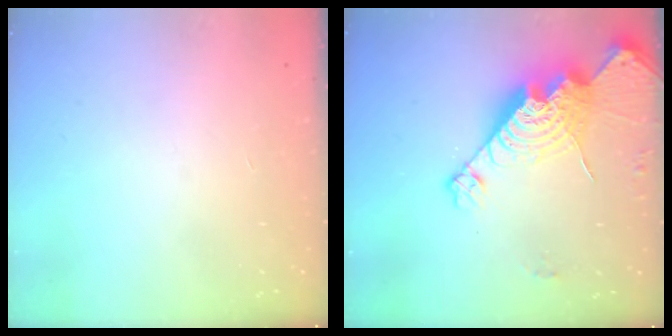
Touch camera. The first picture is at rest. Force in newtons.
{"total": 19.8, "press": 19.7, "slide": 1.8}